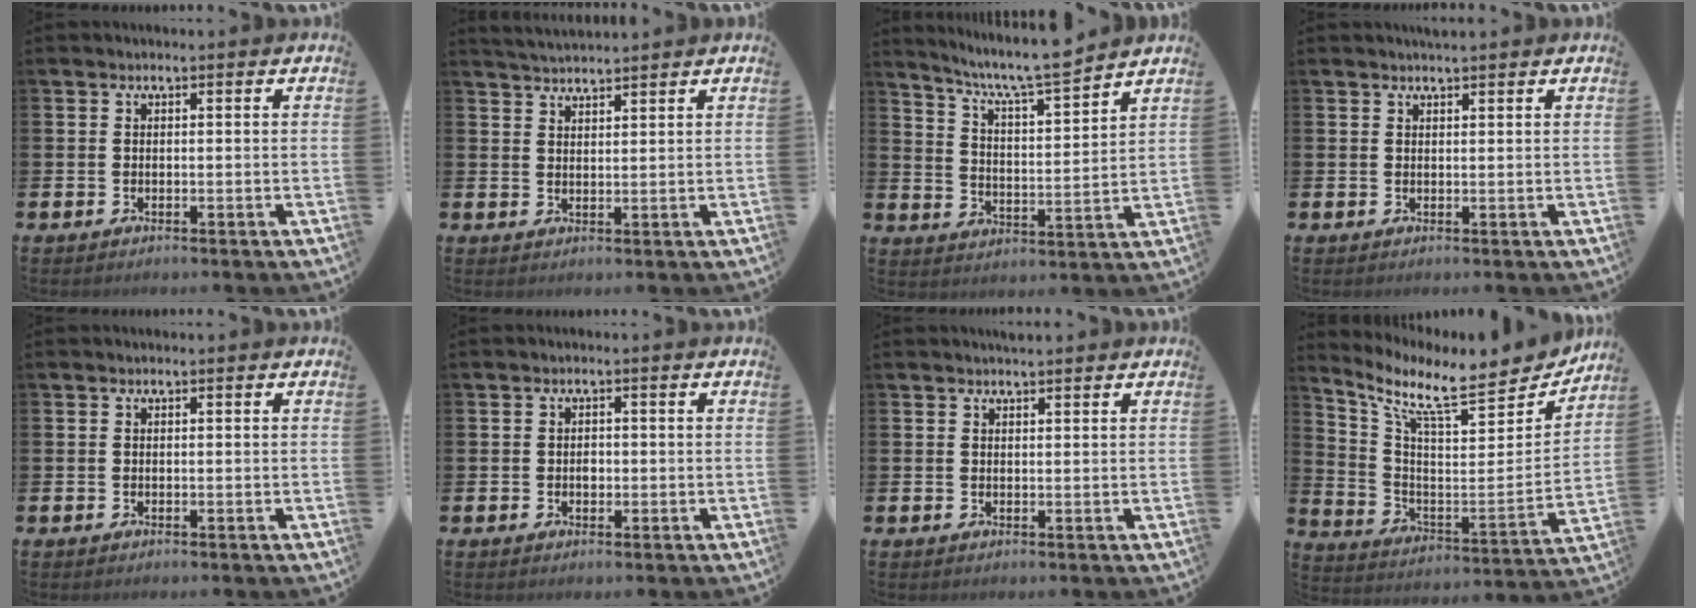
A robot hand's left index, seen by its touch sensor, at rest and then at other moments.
{"total": 3.1, "force": [3.1, 0.1, 0.1], "torque": [-0.007, -0.015, 0.056]}
{"total": 8.3, "force": [7.7, 0.4, 2.9], "torque": [-0.078, -0.057, 0.132]}
{"total": 1.4, "force": [1.3, 0.1, 0.3], "torque": [0.004, -0.003, 0.022]}
{"total": 0.0}
{"total": 1.3, "force": [-0.2, 1.0, 0.8], "torque": [-0.003, 0.002, -0.007]}
{"total": 1.4, "force": [1.4, 0.2, 0.2], "torque": [0.006, -0.004, 0.023]}
{"total": 11.2, "force": [9.2, 2.8, 5.6], "torque": [-0.131, -0.074, 0.149]}